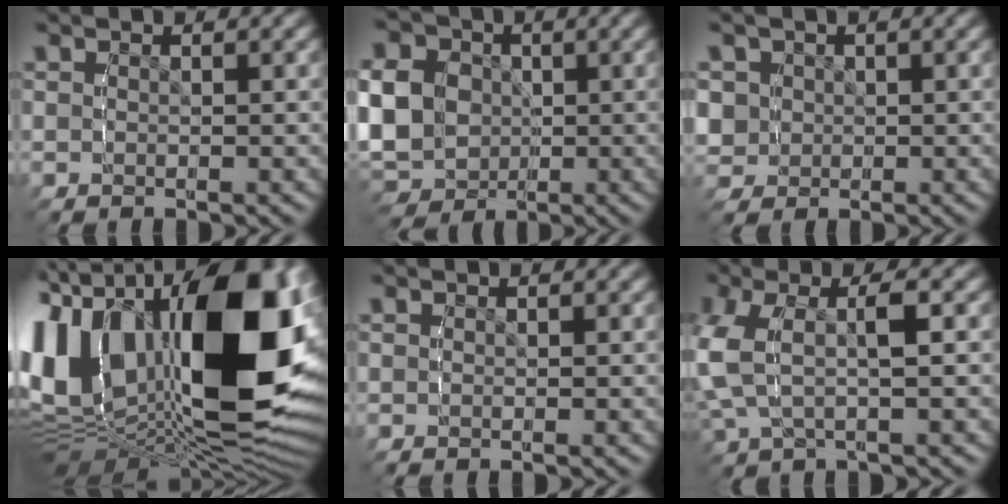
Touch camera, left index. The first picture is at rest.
{"total": 10.1, "force": [-0.7, 8.9, 4.6], "torque": [-0.120, -0.036, -0.012]}
{"total": 4.7, "force": [-0.2, 4.5, 1.1], "torque": [-0.050, -0.020, 0.003]}
{"total": 25.9, "force": [-2.1, 17.1, 19.3], "torque": [-0.358, -0.046, -0.022]}
{"total": 0.0}
{"total": 7.0, "force": [-0.5, 4.8, 5.1], "torque": [-0.131, -0.005, -0.011]}